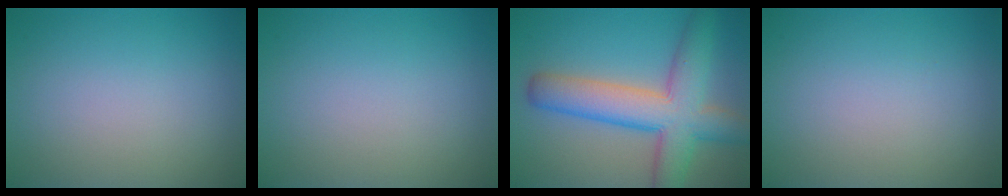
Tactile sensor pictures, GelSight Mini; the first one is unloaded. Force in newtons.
{"total": 0.0}
{"total": 8.5, "press": 8.5, "slide": 0.2}
{"total": 0.0}